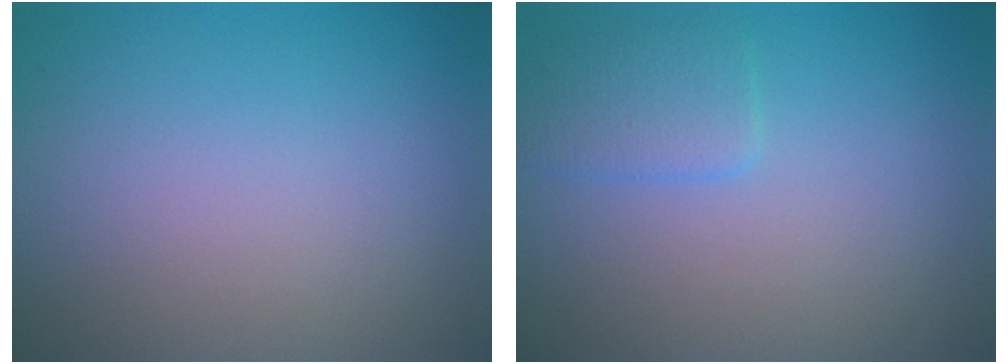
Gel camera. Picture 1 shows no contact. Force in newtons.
{"total": 2.0, "press": 2.0, "slide": 0.1}